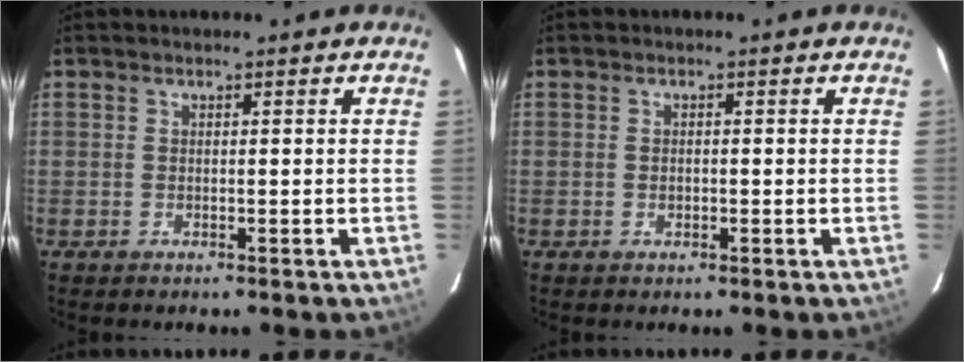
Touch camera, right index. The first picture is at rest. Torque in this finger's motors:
{"motor_torque": [-0.11, -0.04, -0.02, 0.00]}